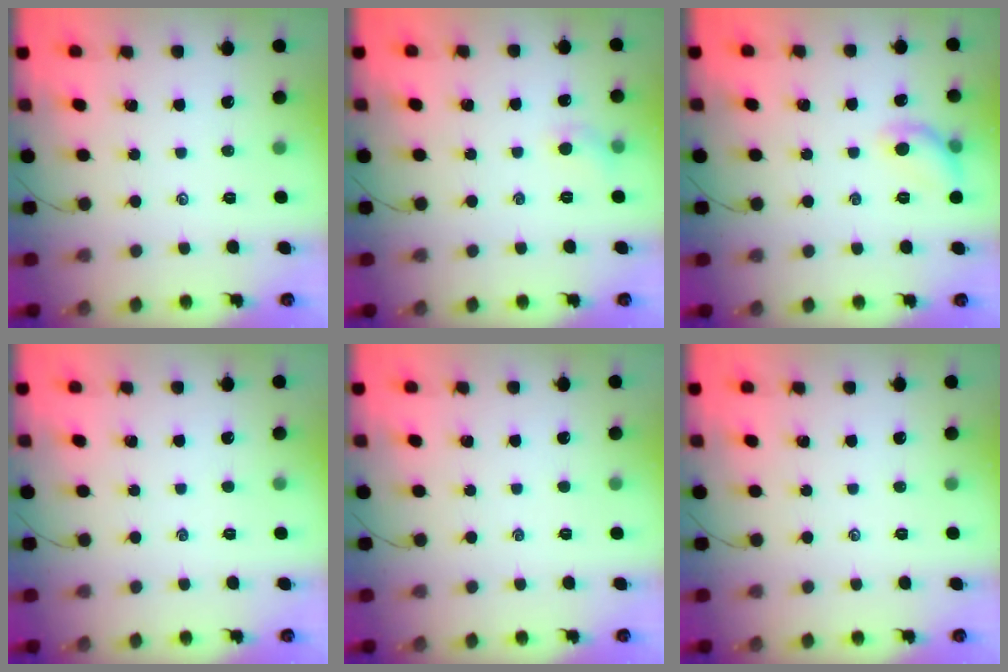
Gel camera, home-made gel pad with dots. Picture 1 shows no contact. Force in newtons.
{"total": 4.8, "press": 4.6, "slide": 1.5}
{"total": 7.9, "press": 7.8, "slide": 1.4}
{"total": 0.0}
{"total": 0.0}
{"total": 0.0}